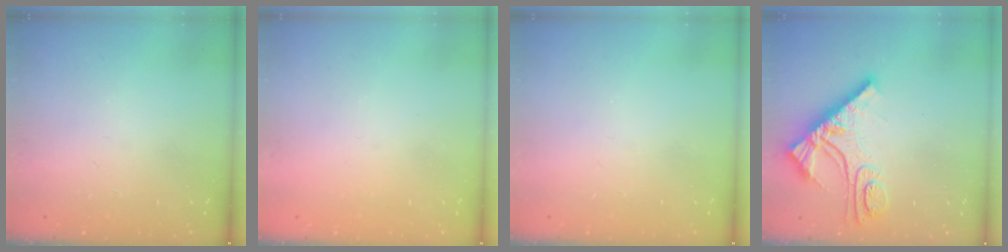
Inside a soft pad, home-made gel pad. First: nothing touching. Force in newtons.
{"total": 0.8, "press": 0.7, "slide": 0.3}
{"total": 0.0}
{"total": 11.8, "press": 11.8, "slide": 1.2}